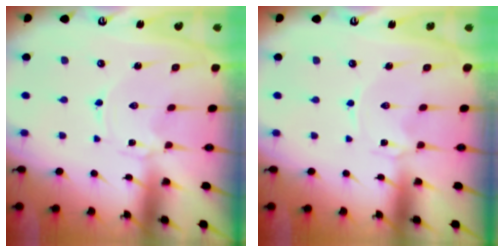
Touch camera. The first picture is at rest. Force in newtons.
{"total": 0.0}